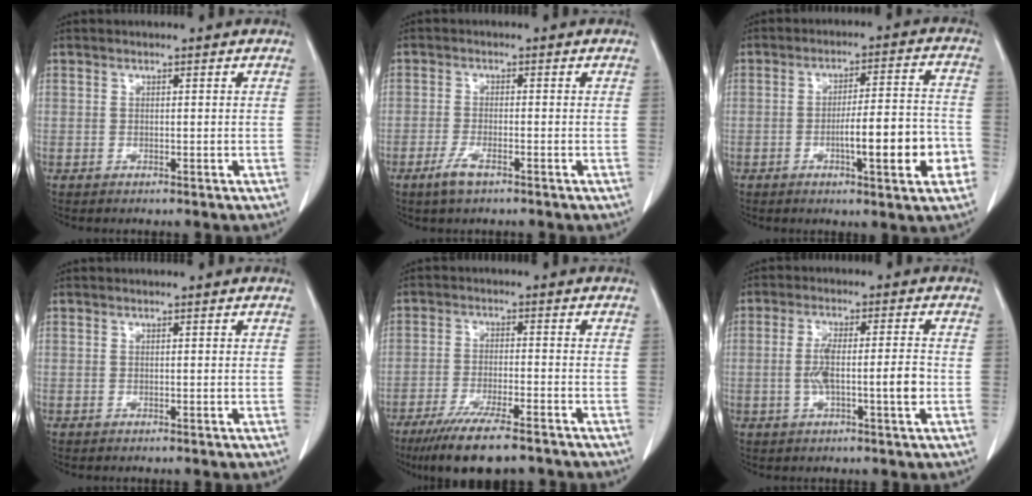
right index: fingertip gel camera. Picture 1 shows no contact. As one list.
[{"total": 3.2, "force": [-2.0, 0.6, 2.4], "torque": [-0.051, -0.004, -0.037]}, {"total": 11.4, "force": [-3.7, 1.6, 10.7], "torque": [-0.157, 0.012, -0.049]}, {"total": 0.0}, {"total": 11.7, "force": [-9.0, 1.7, 7.3], "torque": [-0.116, -0.026, -0.143]}, {"total": 7.2, "force": [-1.3, 0.7, 7.0], "torque": [-0.133, 0.010, -0.022]}]